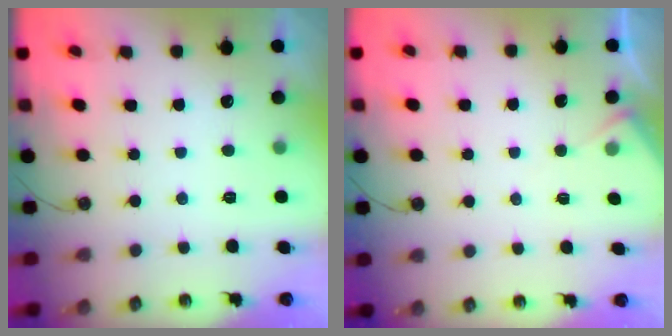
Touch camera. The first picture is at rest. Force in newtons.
{"total": 4.0, "press": 4.0, "slide": 0.4}